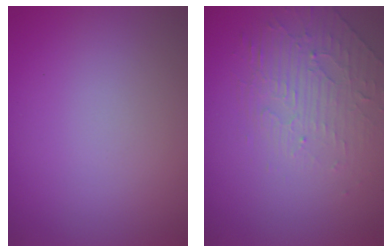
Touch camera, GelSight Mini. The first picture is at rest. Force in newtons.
{"total": 2.2, "press": 1.5, "slide": 1.7}